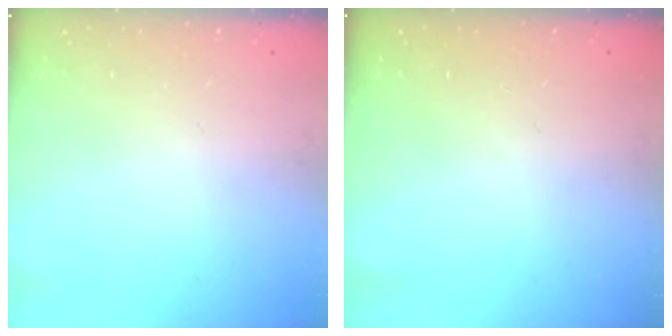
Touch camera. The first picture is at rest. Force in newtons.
{"total": 0.0}